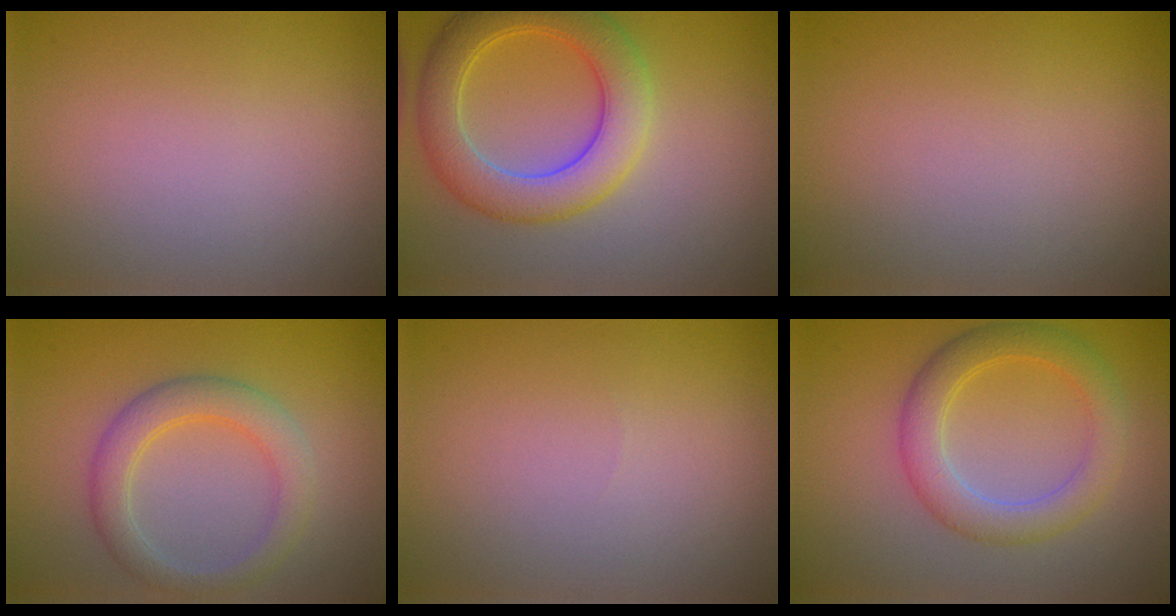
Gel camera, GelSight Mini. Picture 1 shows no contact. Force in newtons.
{"total": 6.2, "press": 6.2, "slide": 0.1}
{"total": 0.0}
{"total": 3.7, "press": 3.7, "slide": 0.3}
{"total": 0.0}
{"total": 4.2, "press": 4.2, "slide": 0.1}